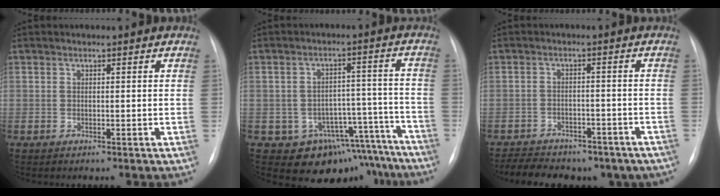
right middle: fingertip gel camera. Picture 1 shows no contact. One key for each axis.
{"total": 12.8, "fx": -10.0, "fy": 7.7, "fz": 1.9, "tx": 0.012, "ty": 0.063, "tz": -0.121}
{"total": 16.5, "fx": -12.8, "fy": 7.8, "fz": 6.9, "tx": -0.153, "ty": 0.001, "tz": -0.159}